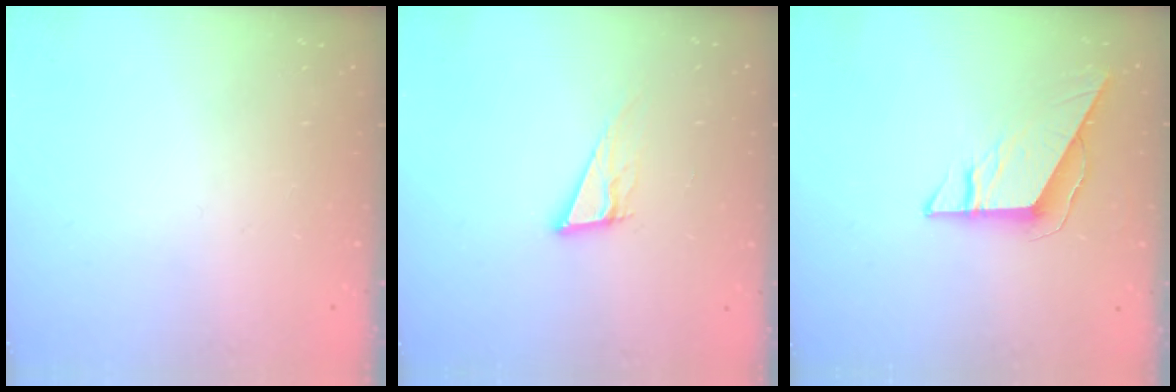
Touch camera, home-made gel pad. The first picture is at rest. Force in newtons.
{"total": 9.2, "press": 8.4, "slide": 3.5}
{"total": 8.1, "press": 8.1, "slide": 0.4}